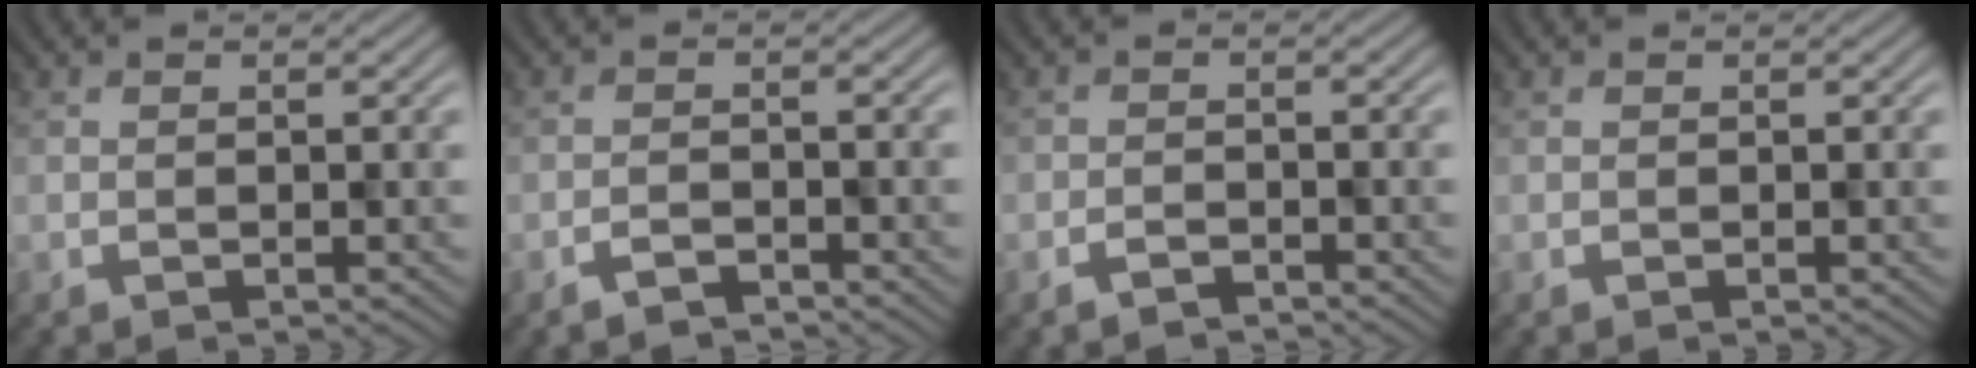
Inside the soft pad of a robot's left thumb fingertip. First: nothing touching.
{"total": 1.8, "force": [-1.7, 0.2, 0.5], "torque": [-0.008, 0.003, -0.034]}
{"total": 1.5, "force": [-1.4, 0.5, 0.3], "torque": [-0.002, 0.004, -0.027]}
{"total": 0.0}